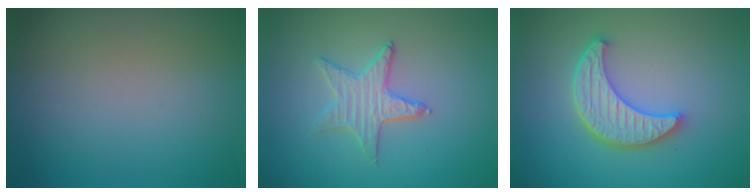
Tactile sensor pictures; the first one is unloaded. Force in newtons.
{"total": 1.9, "press": 1.9, "slide": 0.2}
{"total": 4.9, "press": 3.9, "slide": 2.9}